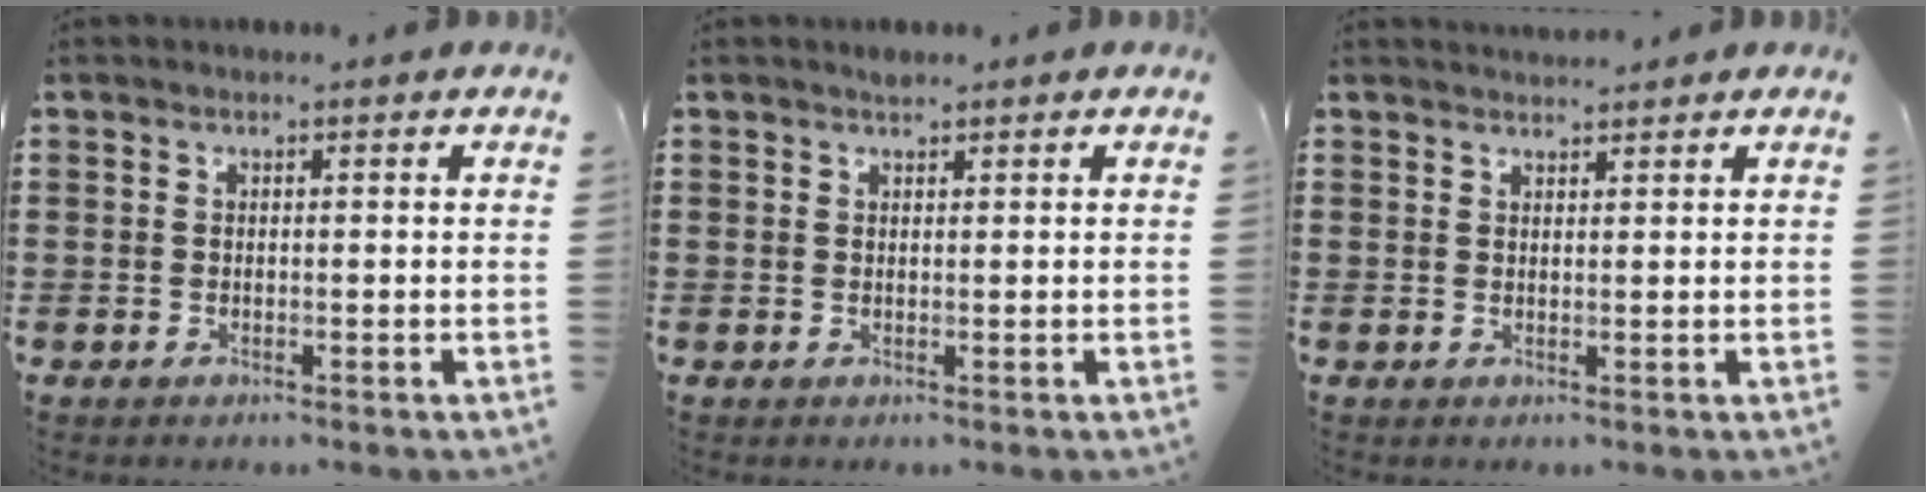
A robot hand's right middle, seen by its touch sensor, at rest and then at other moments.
{"total": 0.8, "force": [0.8, 0.3, 0.0], "torque": [-0.003, -0.001, 0.015]}
{"total": 1.6, "force": [1.6, 0.2, 0.0], "torque": [-0.005, 0.002, 0.030]}